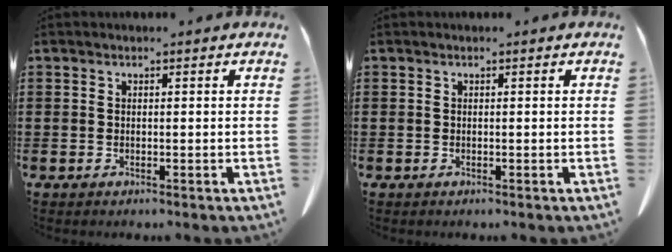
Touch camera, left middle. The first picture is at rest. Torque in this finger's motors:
{"motor_torque": [-0.43, -0.28, 0.04, 0.01]}